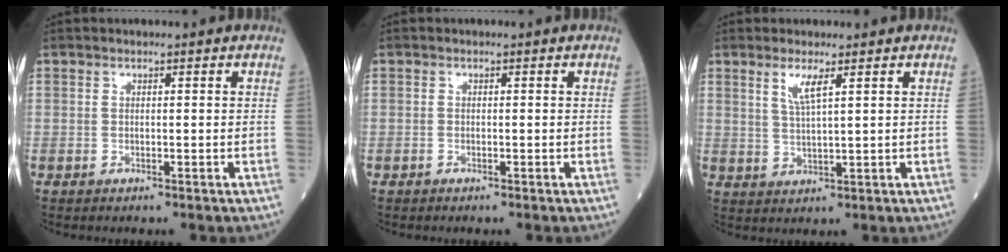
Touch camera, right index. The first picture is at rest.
{"total": 0.0}
{"total": 3.4, "force": [1.8, 0.0, 2.8], "torque": [-0.062, -0.005, 0.041]}